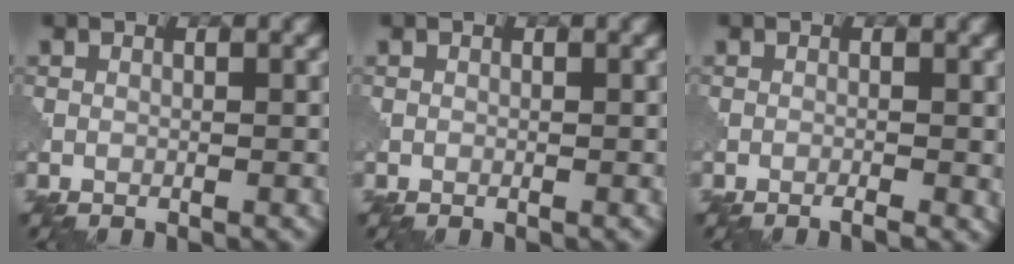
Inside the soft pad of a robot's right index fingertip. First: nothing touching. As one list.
[{"total": 0.0}, {"total": 1.3, "force": [-0.6, 0.2, 1.1], "torque": [-0.017, 0.000, -0.013]}]